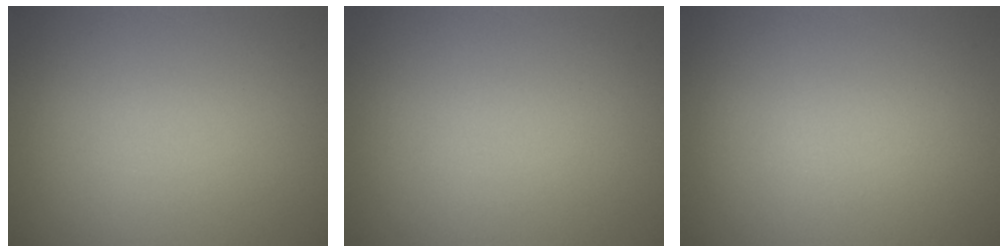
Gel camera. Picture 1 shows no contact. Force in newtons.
{"total": 0.0}
{"total": 0.0}